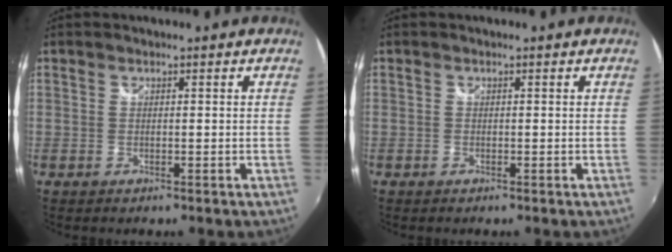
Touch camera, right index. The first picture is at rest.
{"total": 0.0}